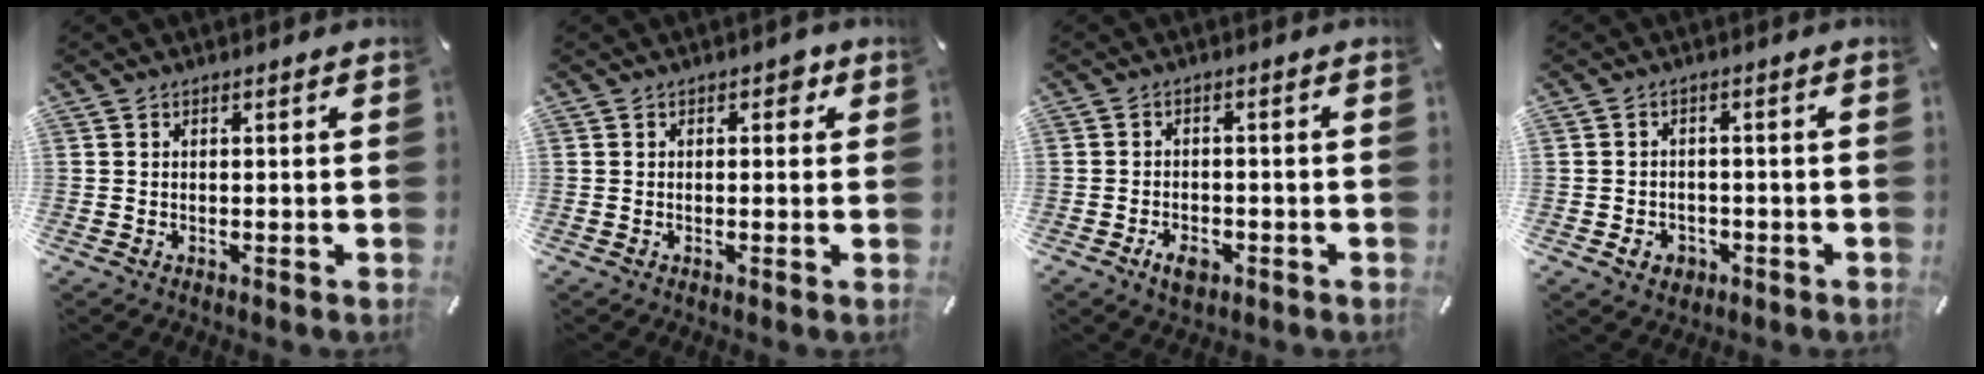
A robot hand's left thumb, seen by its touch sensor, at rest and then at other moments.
{"total": 2.1, "force": [0.5, 1.4, 1.4], "torque": [-0.006, 0.000, 0.000]}
{"total": 4.2, "force": [-2.2, 2.6, 2.4], "torque": [-0.052, 0.005, -0.041]}
{"total": 3.8, "force": [-1.5, 3.2, 1.4], "torque": [-0.014, 0.002, -0.027]}